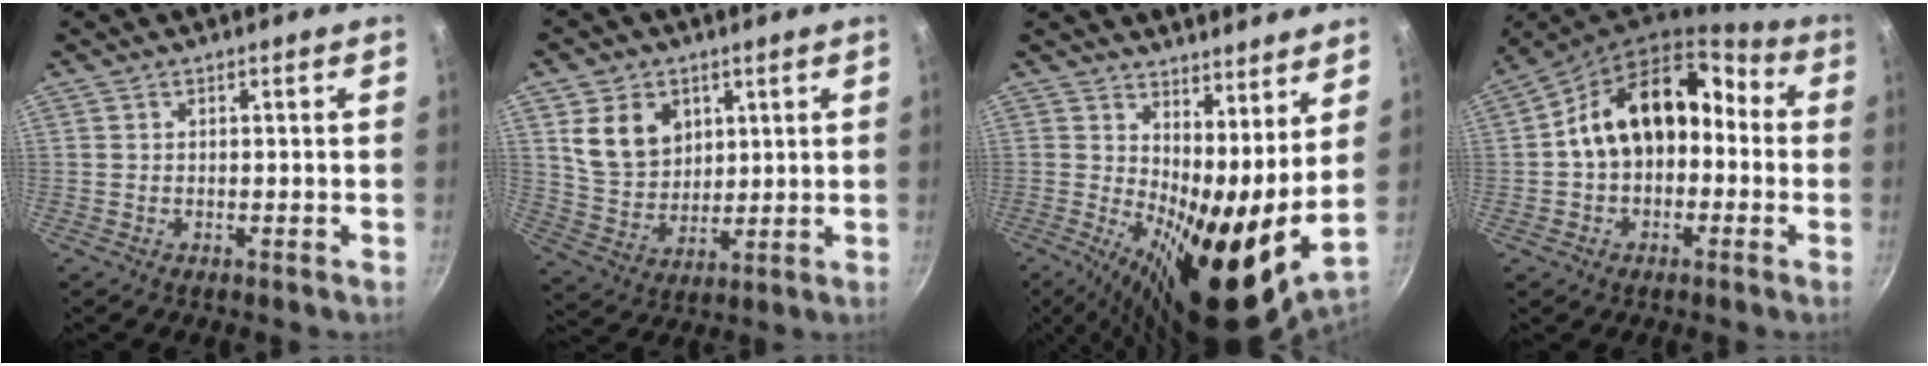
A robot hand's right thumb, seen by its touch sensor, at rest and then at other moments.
{"total": 10.7, "force": [3.8, 8.3, 5.6], "torque": [-0.073, -0.024, 0.081]}
{"total": 17.4, "force": [6.1, 6.0, 15.1], "torque": [-0.222, -0.056, 0.093]}
{"total": 16.1, "force": [-0.3, 11.4, 11.3], "torque": [-0.139, 0.062, -0.016]}